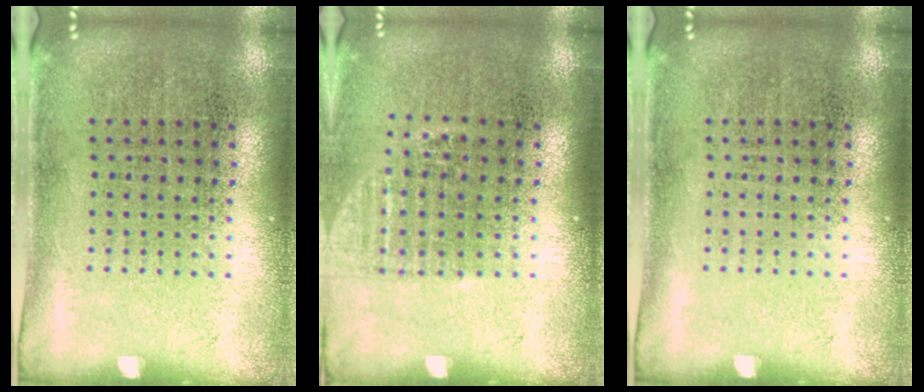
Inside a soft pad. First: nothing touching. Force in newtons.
{"total": 1.1, "press": 1.0, "slide": 0.4}
{"total": 0.0}